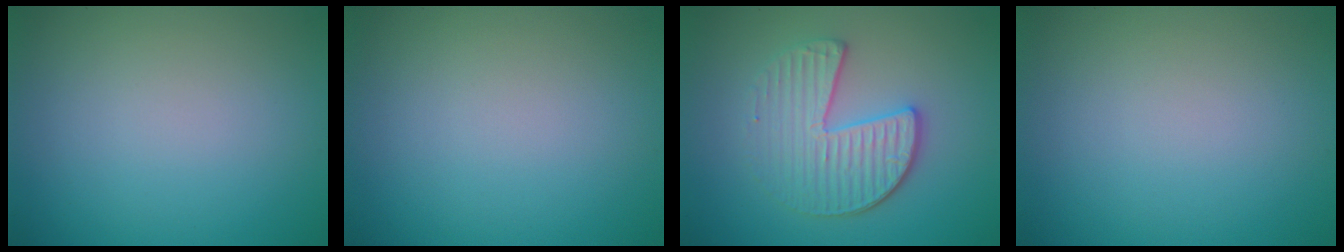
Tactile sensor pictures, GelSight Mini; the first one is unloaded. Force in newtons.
{"total": 0.0}
{"total": 4.0, "press": 3.5, "slide": 2.0}
{"total": 0.0}